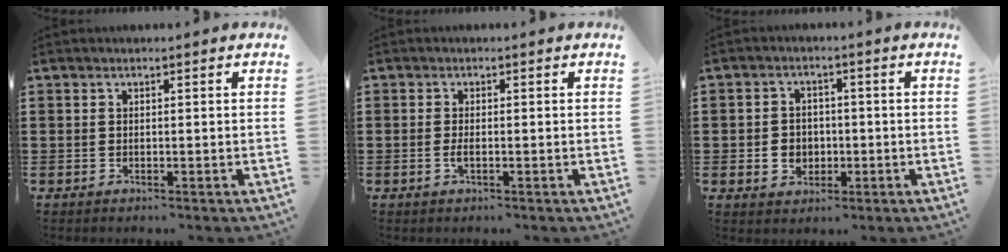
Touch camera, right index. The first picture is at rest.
{"total": 1.4, "force": [-0.5, 0.2, 1.3], "torque": [-0.032, -0.006, -0.010]}
{"total": 3.4, "force": [-0.8, 3.0, 1.5], "torque": [-0.031, 0.000, -0.019]}